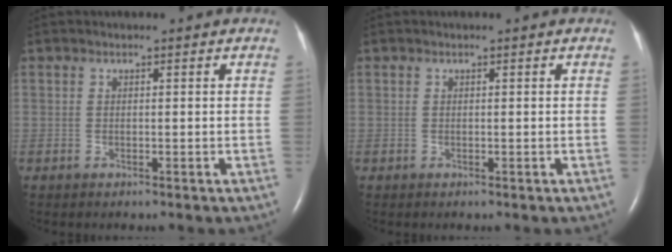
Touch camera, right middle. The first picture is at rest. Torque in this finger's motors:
{"motor_torque": [0.00, 0.00, 0.00, 0.00]}